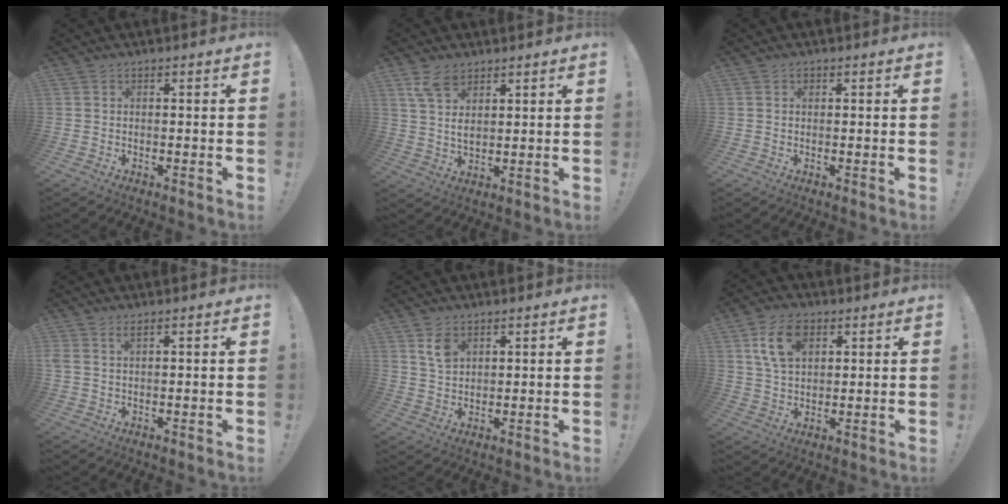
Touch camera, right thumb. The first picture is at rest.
{"total": 7.1, "force": [4.6, 3.7, 4.0], "torque": [-0.078, -0.017, 0.089]}
{"total": 0.7, "force": [0.2, 0.6, 0.1], "torque": [-0.001, 0.002, 0.004]}
{"total": 2.1, "force": [1.2, 0.5, 1.7], "torque": [-0.041, 0.002, 0.024]}
{"total": 5.2, "force": [2.9, 3.2, 3.0], "torque": [-0.041, -0.013, 0.052]}
{"total": 12.1, "force": [5.1, 7.8, 7.6], "torque": [-0.129, 0.000, 0.096]}